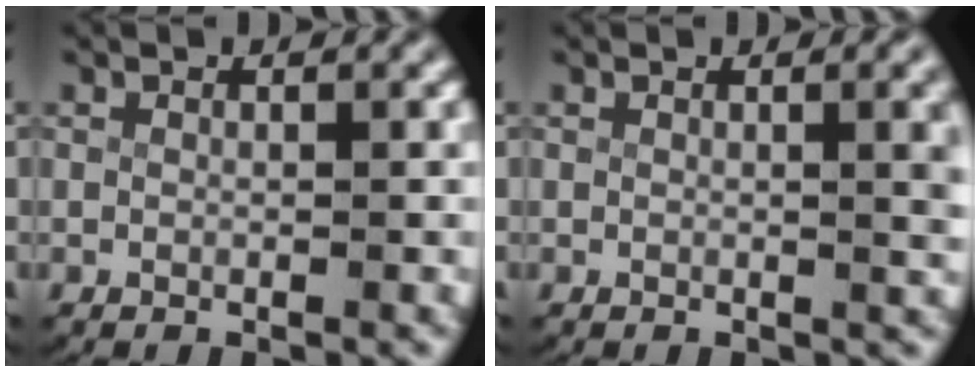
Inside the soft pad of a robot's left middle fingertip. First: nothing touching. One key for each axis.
{"total": 2.4, "fx": 0.6, "fy": 0.5, "fz": 2.2, "tx": -0.016, "ty": 0.001, "tz": 0.010}